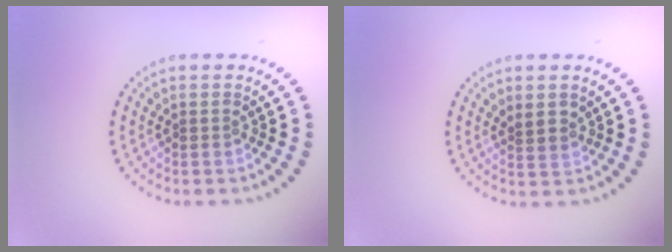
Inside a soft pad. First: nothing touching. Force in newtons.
{"total": 1.5, "press": 1.4, "slide": 0.6}